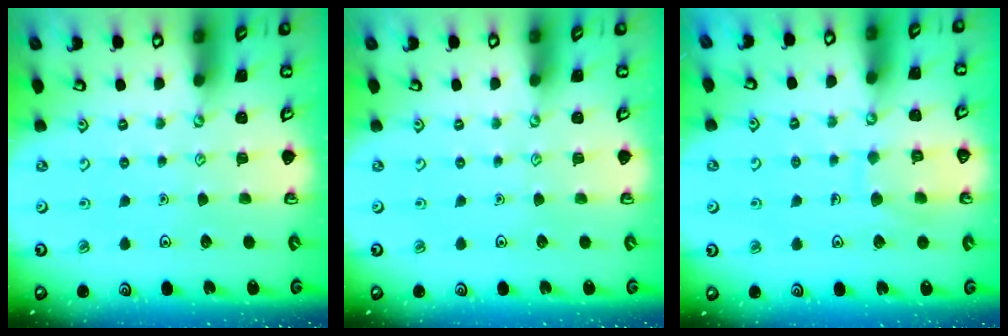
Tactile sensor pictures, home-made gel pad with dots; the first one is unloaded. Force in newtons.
{"total": 0.0}
{"total": 8.1, "press": 8.1, "slide": 0.7}